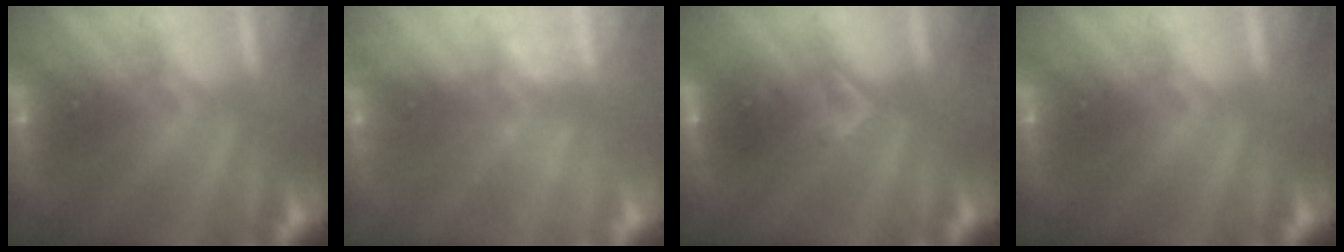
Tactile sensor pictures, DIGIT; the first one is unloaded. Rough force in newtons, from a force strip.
{"total": 2.1}
{"total": 2.9}
{"total": 0.0}